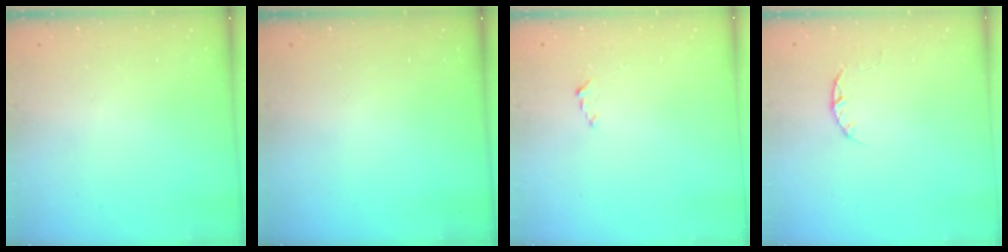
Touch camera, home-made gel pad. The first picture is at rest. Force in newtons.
{"total": 0.0}
{"total": 2.2, "press": 2.1, "slide": 0.3}
{"total": 2.5, "press": 2.4, "slide": 0.4}